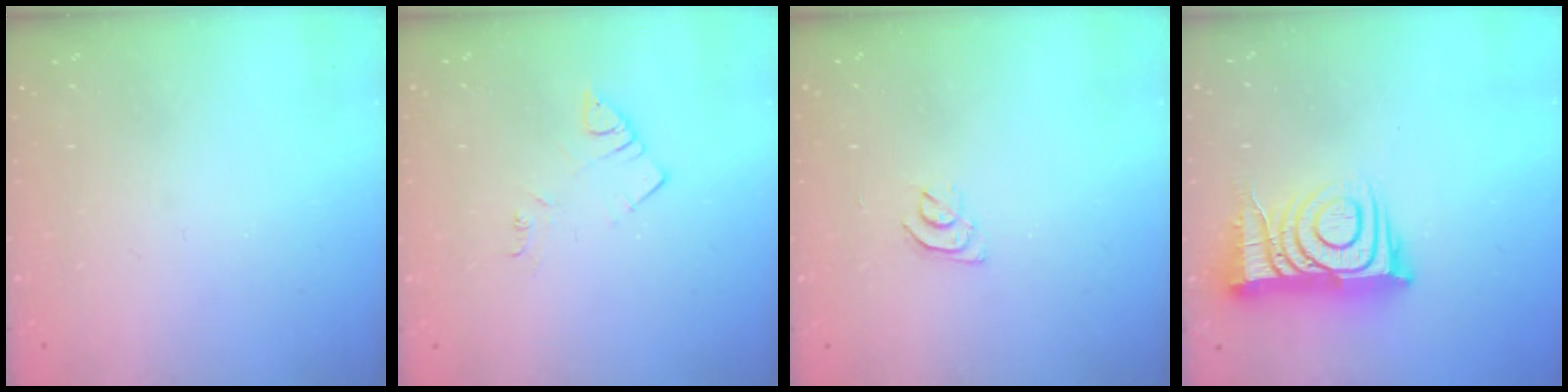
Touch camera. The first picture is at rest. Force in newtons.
{"total": 2.9, "press": 2.9, "slide": 0.6}
{"total": 3.4, "press": 3.4, "slide": 0.4}
{"total": 11.8, "press": 11.8, "slide": 1.1}